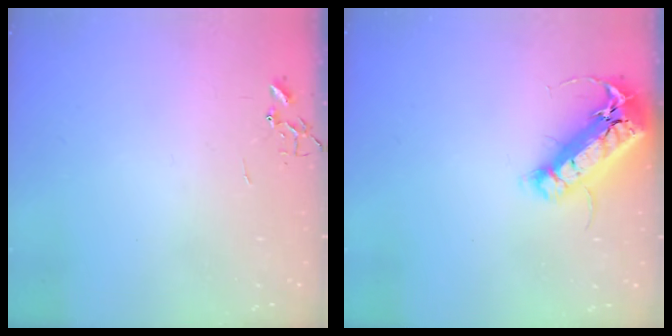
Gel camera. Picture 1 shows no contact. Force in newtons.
{"total": 18.8, "press": 18.4, "slide": 3.8}